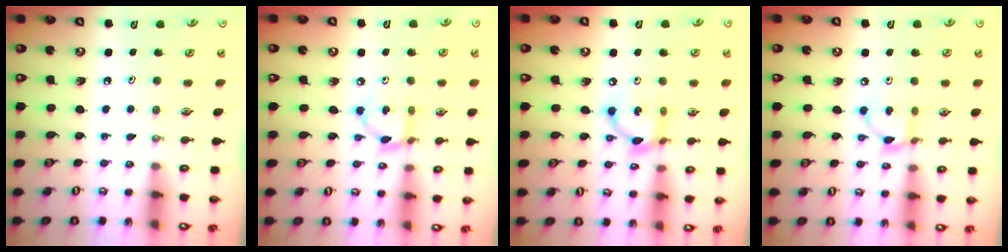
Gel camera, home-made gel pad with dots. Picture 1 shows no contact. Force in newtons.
{"total": 6.1, "press": 6.1, "slide": 0.3}
{"total": 8.3, "press": 8.3, "slide": 0.3}
{"total": 7.1, "press": 7.1, "slide": 0.1}